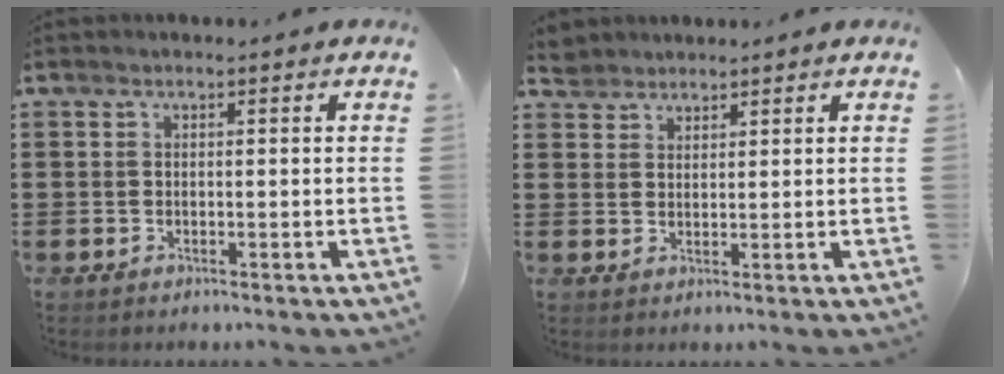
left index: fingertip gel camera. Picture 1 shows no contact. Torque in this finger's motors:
{"motor_torque": [0.40, 0.60, -0.06, -0.05]}